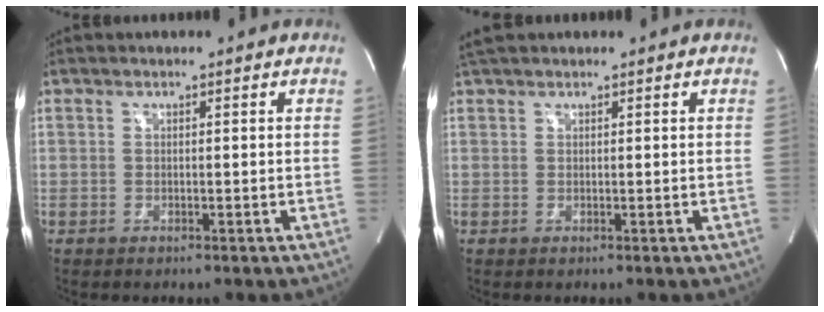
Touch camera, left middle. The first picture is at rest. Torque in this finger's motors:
{"motor_torque": [0.37, -0.11, -0.13, 0.03]}